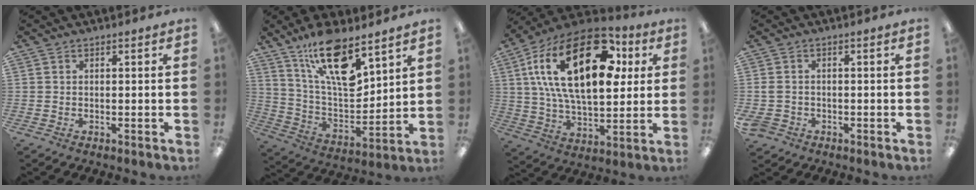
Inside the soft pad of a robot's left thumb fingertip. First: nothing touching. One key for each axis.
{"total": 17.8, "fx": 11.4, "fy": 6.1, "fz": 12.3, "tx": -0.225, "ty": -0.063, "tz": 0.194}
{"total": 28.5, "fx": 10.1, "fy": 14.9, "fz": 22.1, "tx": -0.409, "ty": -0.029, "tz": 0.163}
{"total": 2.8, "fx": -1.1, "fy": 2.1, "fz": 1.4, "tx": -0.040, "ty": 0.002, "tz": -0.026}